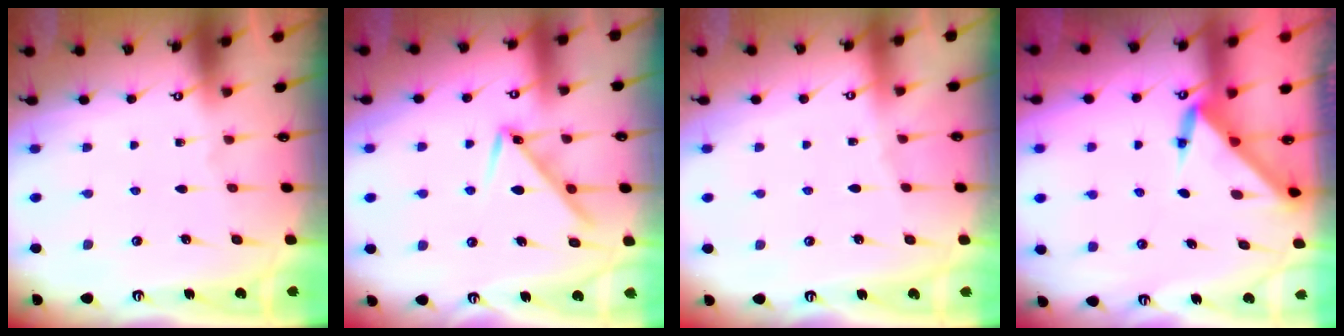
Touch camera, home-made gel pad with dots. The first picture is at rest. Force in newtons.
{"total": 9.8, "press": 9.8, "slide": 0.6}
{"total": 2.4, "press": 2.4, "slide": 0.4}
{"total": 3.2, "press": 3.2, "slide": 0.0}